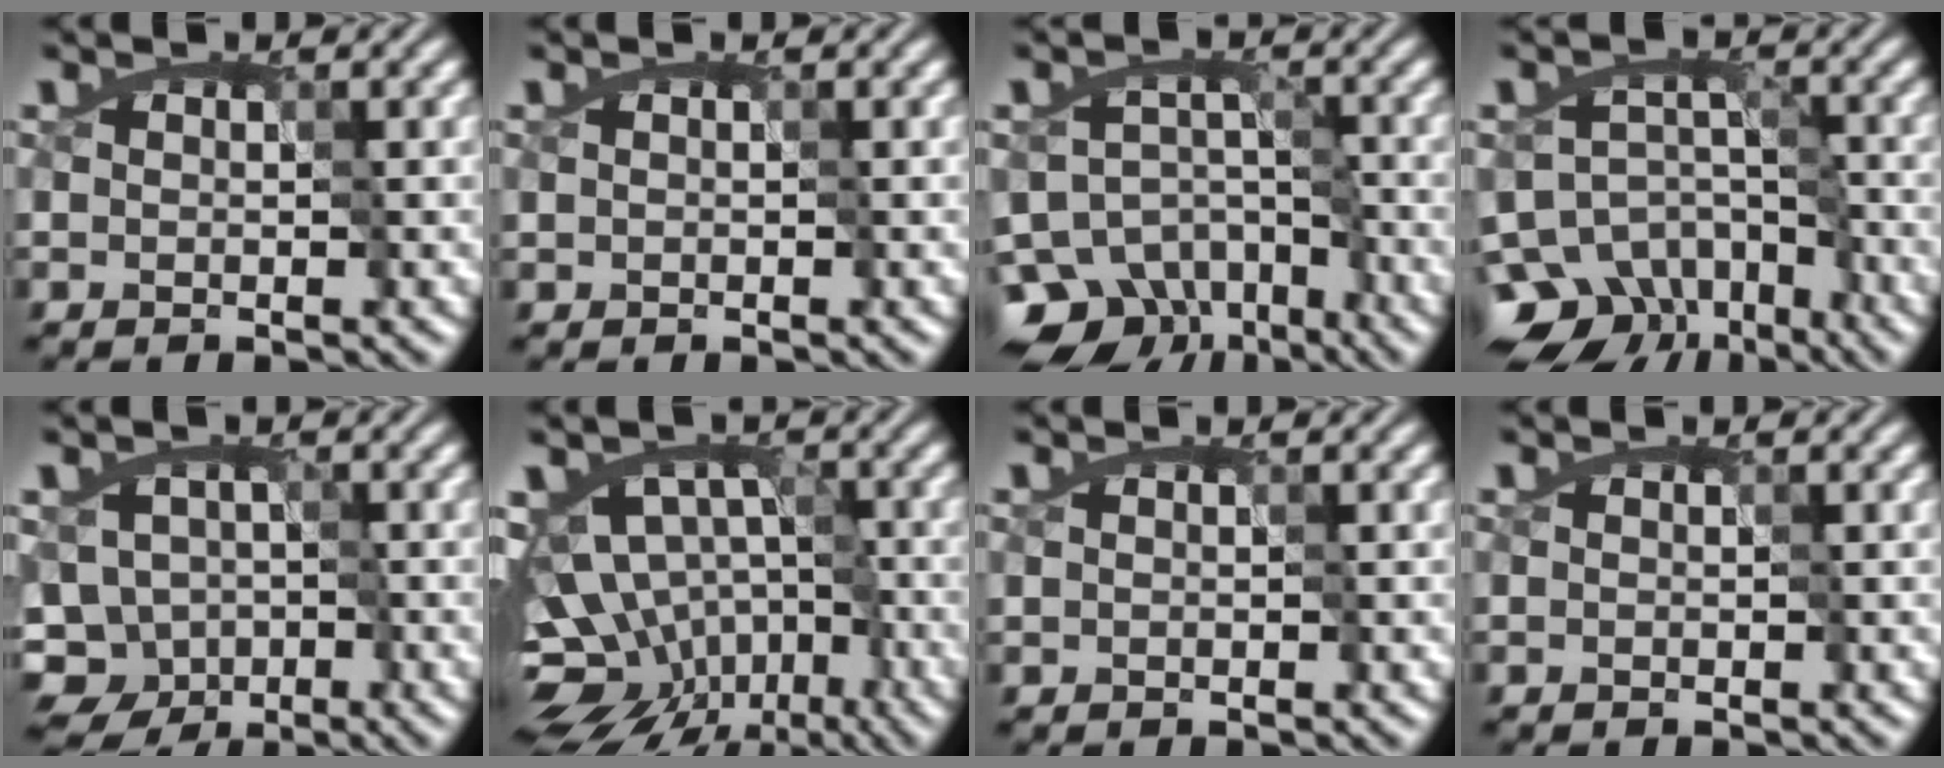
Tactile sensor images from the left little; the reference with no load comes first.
{"total": 0.0}
{"total": 11.0, "force": [-7.9, 6.9, 3.6], "torque": [-0.044, -0.002, -0.113]}
{"total": 12.6, "force": [-8.9, 8.0, 3.9], "torque": [-0.052, -0.014, -0.128]}
{"total": 8.1, "force": [-4.5, 6.3, 2.4], "torque": [-0.006, -0.008, -0.087]}
{"total": 10.1, "force": [-5.2, 6.3, 5.9], "torque": [-0.070, -0.013, -0.080]}
{"total": 0.0}
{"total": 0.0}